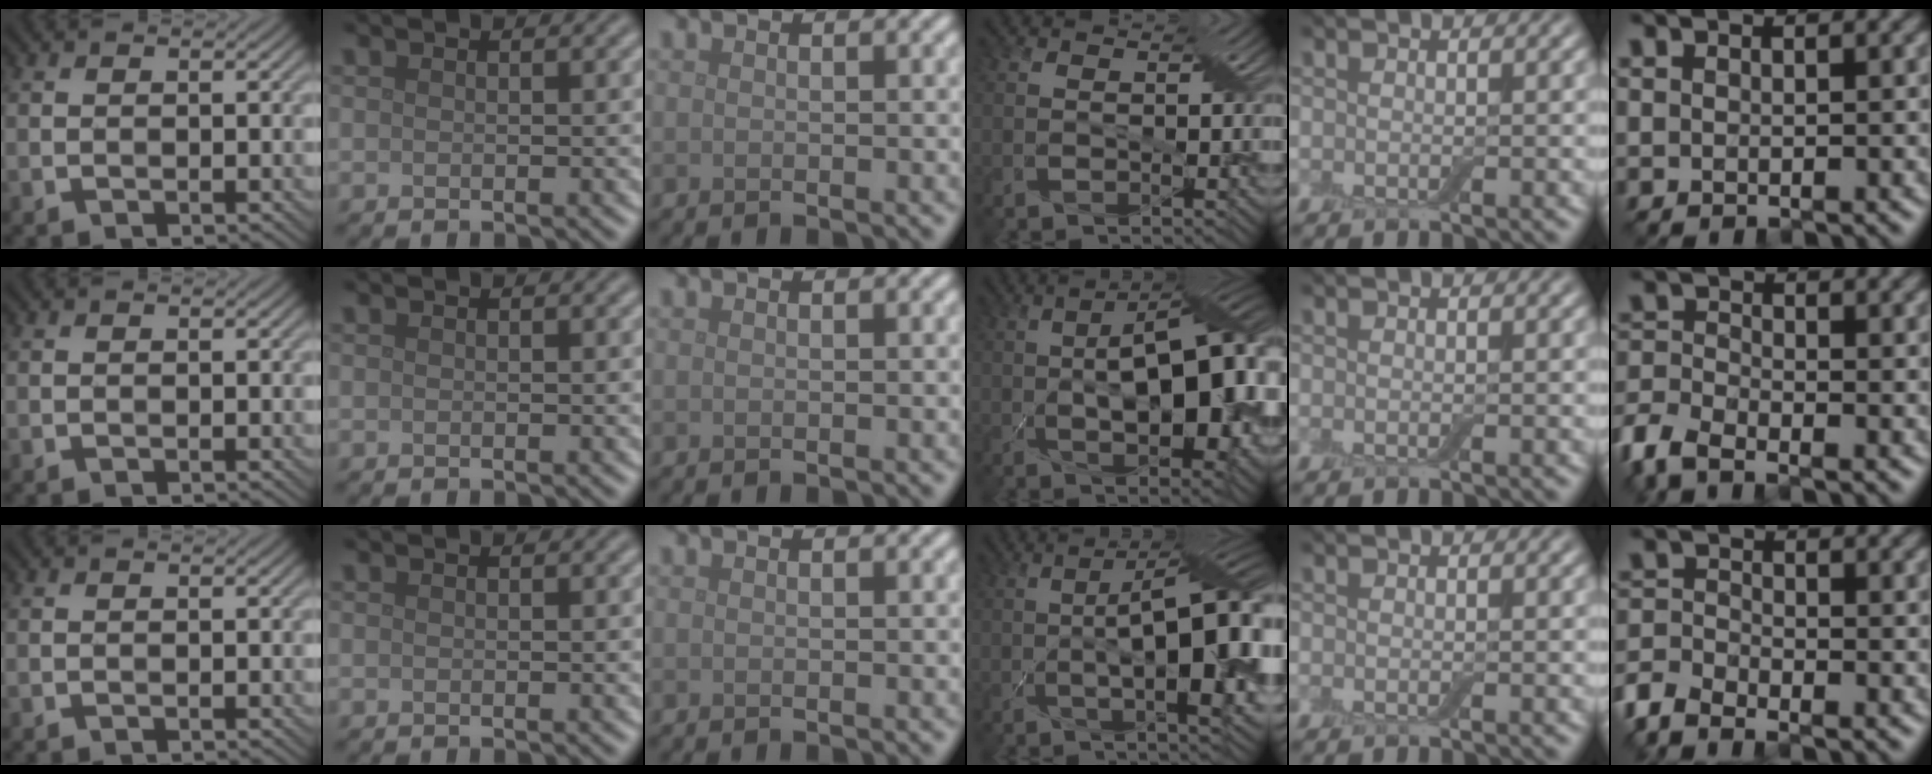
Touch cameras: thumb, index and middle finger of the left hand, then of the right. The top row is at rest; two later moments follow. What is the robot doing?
{"motion": "pour", "object": "bowl"}